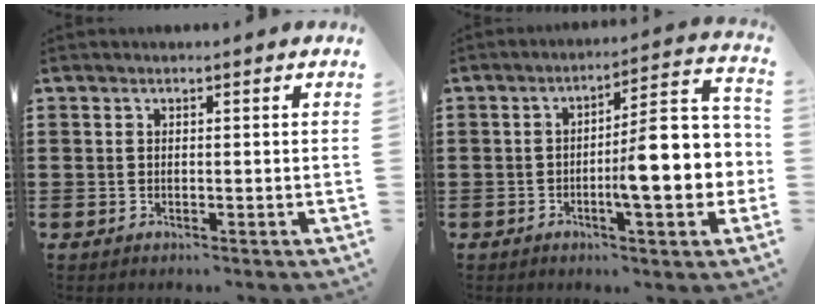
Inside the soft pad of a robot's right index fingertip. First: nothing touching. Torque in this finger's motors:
{"motor_torque": [2.14, 0.00, 0.55, 0.21]}